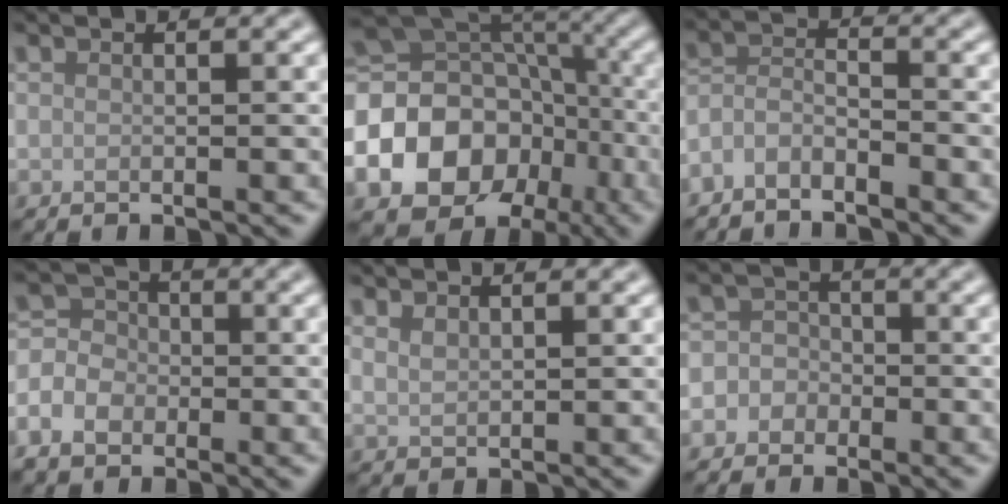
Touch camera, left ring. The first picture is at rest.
{"total": 18.8, "force": [-5.9, 15.9, 8.0], "torque": [-0.167, -0.012, -0.097]}
{"total": 3.0, "force": [-2.6, 0.9, 1.1], "torque": [-0.025, 0.002, -0.061]}
{"total": 4.9, "force": [-2.0, 3.8, 2.2], "torque": [-0.028, -0.003, -0.042]}
{"total": 1.5, "force": [1.1, 0.7, 0.8], "torque": [-0.018, -0.002, 0.027]}
{"total": 4.2, "force": [-1.6, 3.9, 0.7], "torque": [0.017, 0.011, -0.052]}